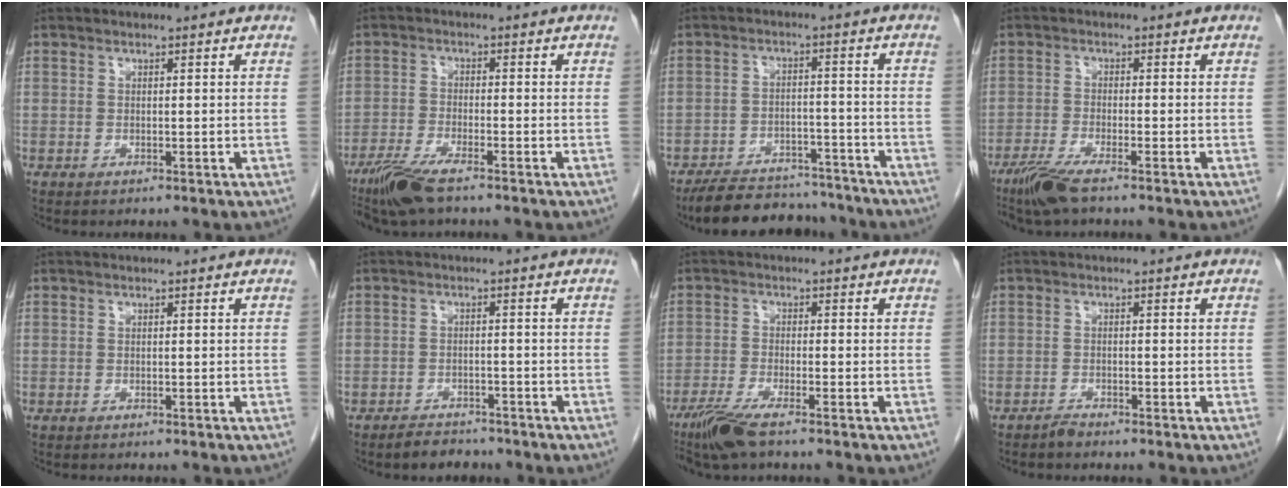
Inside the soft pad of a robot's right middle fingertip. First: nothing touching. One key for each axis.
{"total": 6.9, "fx": -5.1, "fy": 0.9, "fz": 4.5, "tx": -0.093, "ty": -0.018, "tz": -0.095}
{"total": 12.6, "fx": -11.4, "fy": 4.0, "fz": 3.5, "tx": -0.049, "ty": 0.009, "tz": -0.164}
{"total": 5.2, "fx": -3.8, "fy": 0.3, "fz": 3.4, "tx": -0.075, "ty": -0.016, "tz": -0.076}
{"total": 0.7, "fx": -0.6, "fy": 0.1, "fz": 0.3, "tx": -0.007, "ty": -0.003, "tz": -0.007}
{"total": 3.6, "fx": -3.1, "fy": 1.7, "fz": 0.5, "tx": -0.015, "ty": 0.002, "tz": -0.045}
{"total": 5.8, "fx": -4.3, "fy": 0.5, "fz": 3.9, "tx": -0.084, "ty": -0.018, "tz": -0.083}
{"total": 1.1, "fx": -1.1, "fy": 0.1, "fz": 0.2, "tx": -0.005, "ty": -0.001, "tz": -0.020}